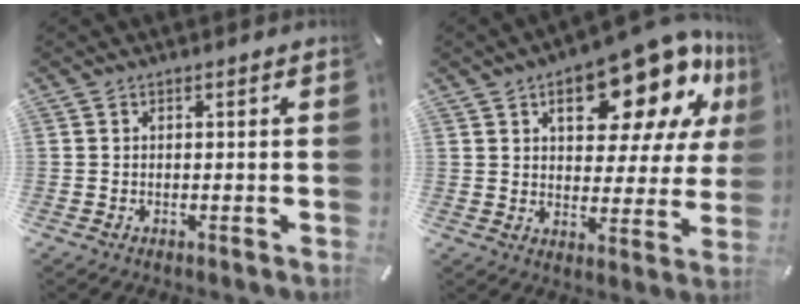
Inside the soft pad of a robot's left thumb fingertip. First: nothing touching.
{"total": 19.5, "force": [11.9, 8.9, 12.7], "torque": [-0.173, -0.070, 0.195]}